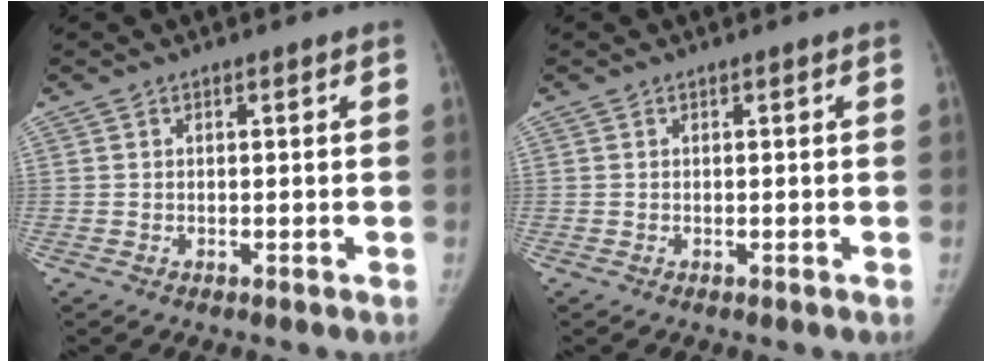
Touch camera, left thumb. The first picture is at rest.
{"total": 0.0}